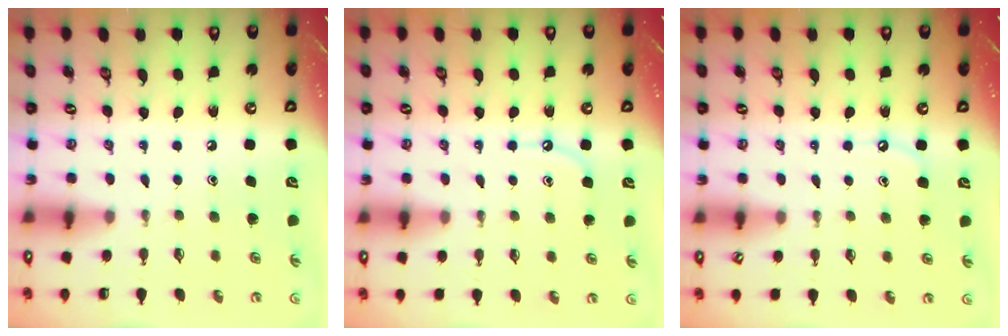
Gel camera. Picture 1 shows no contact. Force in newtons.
{"total": 6.3, "press": 6.2, "slide": 0.7}
{"total": 6.0, "press": 5.9, "slide": 0.6}